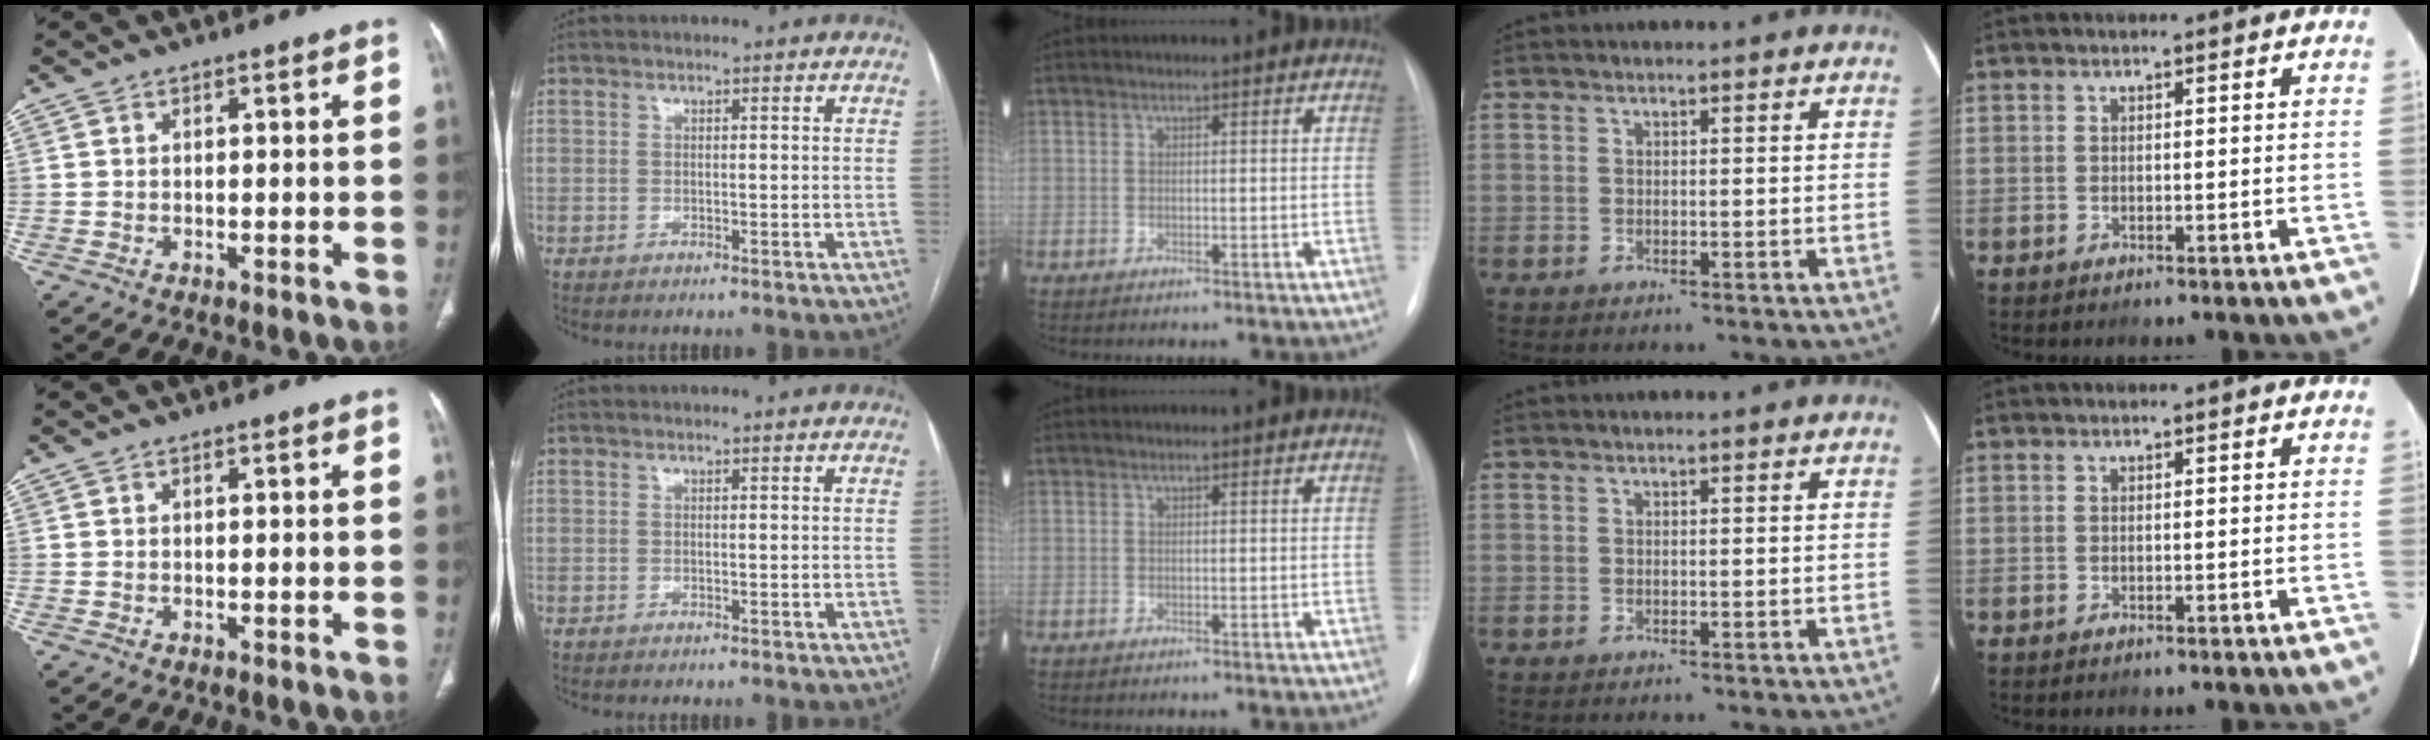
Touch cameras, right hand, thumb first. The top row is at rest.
{}